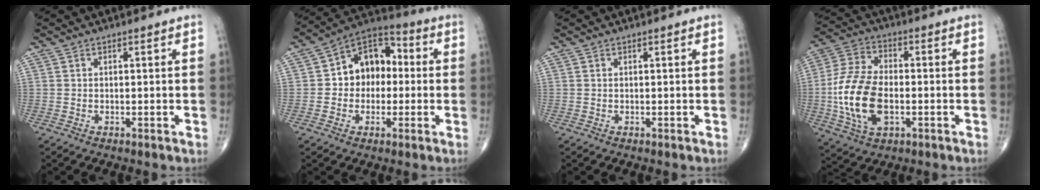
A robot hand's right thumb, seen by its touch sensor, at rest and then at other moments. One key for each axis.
{"total": 12.4, "fx": 0.5, "fy": 9.1, "fz": 8.4, "tx": -0.086, "ty": 0.035, "tz": -0.007}
{"total": 0.0}
{"total": 15.6, "fx": -2.5, "fy": 9.0, "fz": 12.6, "tx": -0.252, "ty": 0.012, "tz": -0.044}